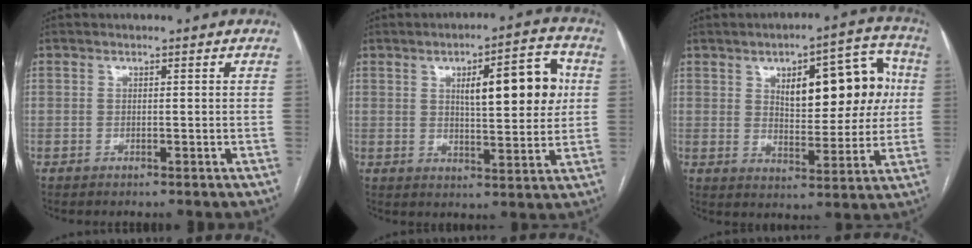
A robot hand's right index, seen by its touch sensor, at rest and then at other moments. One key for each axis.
{"total": 11.9, "fx": 2.9, "fy": 3.0, "fz": 11.2, "tx": -0.155, "ty": 0.019, "tz": 0.042}
{"total": 14.2, "fx": 3.6, "fy": 5.7, "fz": 12.6, "tx": -0.160, "ty": 0.033, "tz": 0.055}